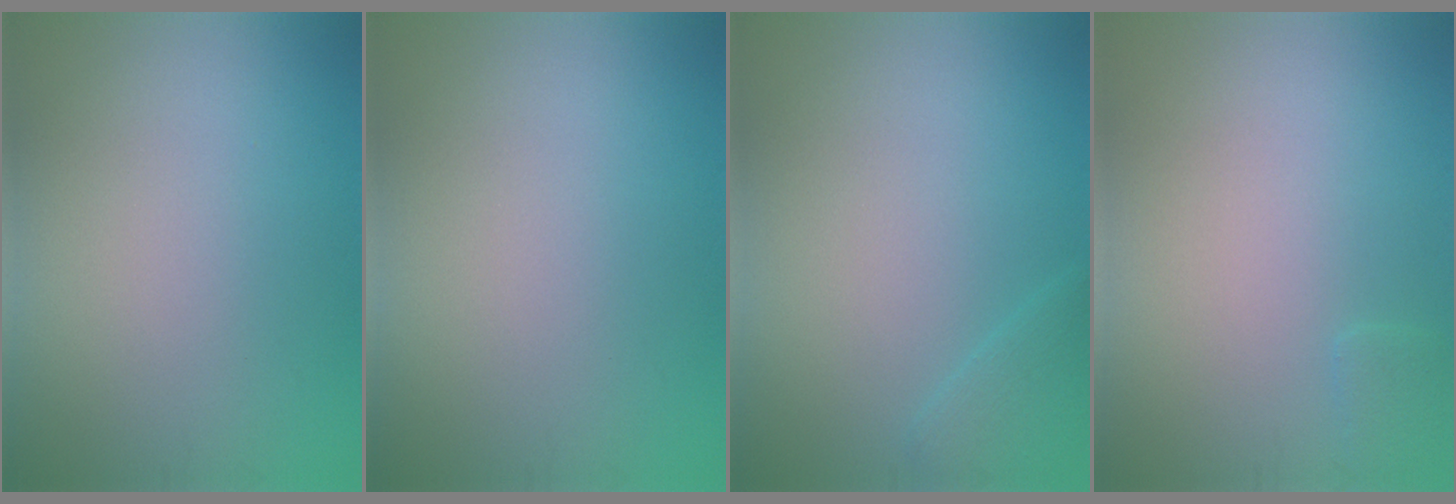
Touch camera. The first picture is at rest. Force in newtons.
{"total": 0.0}
{"total": 1.5, "press": 1.5, "slide": 0.0}
{"total": 0.7, "press": 0.7, "slide": 0.1}